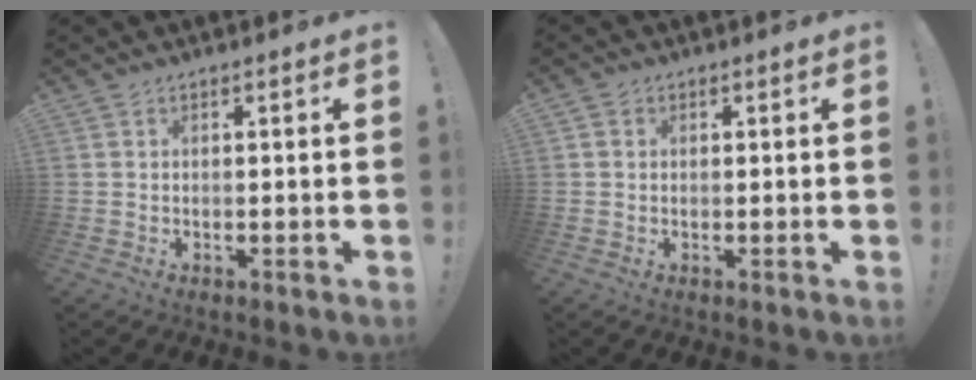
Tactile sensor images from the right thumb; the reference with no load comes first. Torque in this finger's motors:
{"motor_torque": [-0.03, -0.04, -0.37, 0.10, -0.02]}